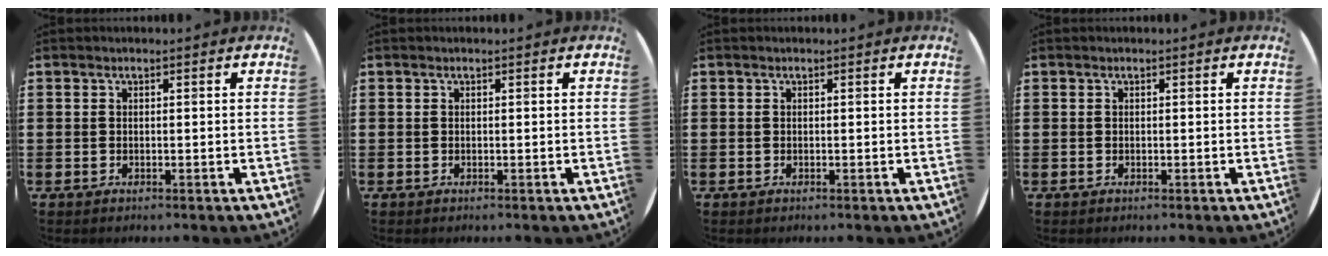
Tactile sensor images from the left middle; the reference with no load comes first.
{"total": 0.0}
{"total": 0.0}
{"total": 0.0}